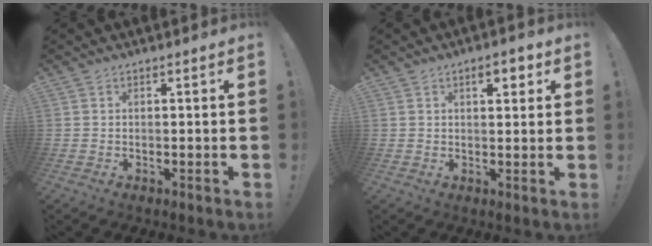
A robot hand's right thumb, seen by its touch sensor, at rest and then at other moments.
{"total": 4.5, "force": [2.2, 1.9, 3.5], "torque": [-0.034, -0.006, 0.030]}